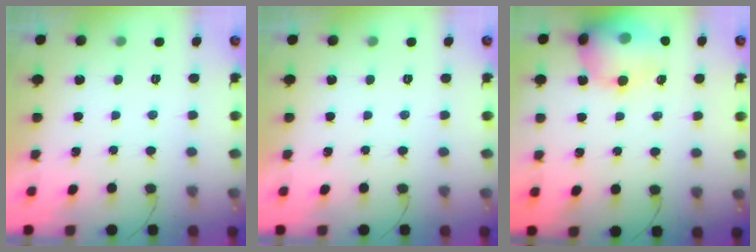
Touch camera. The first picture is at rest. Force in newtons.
{"total": 0.0}
{"total": 14.8, "press": 14.7, "slide": 2.1}